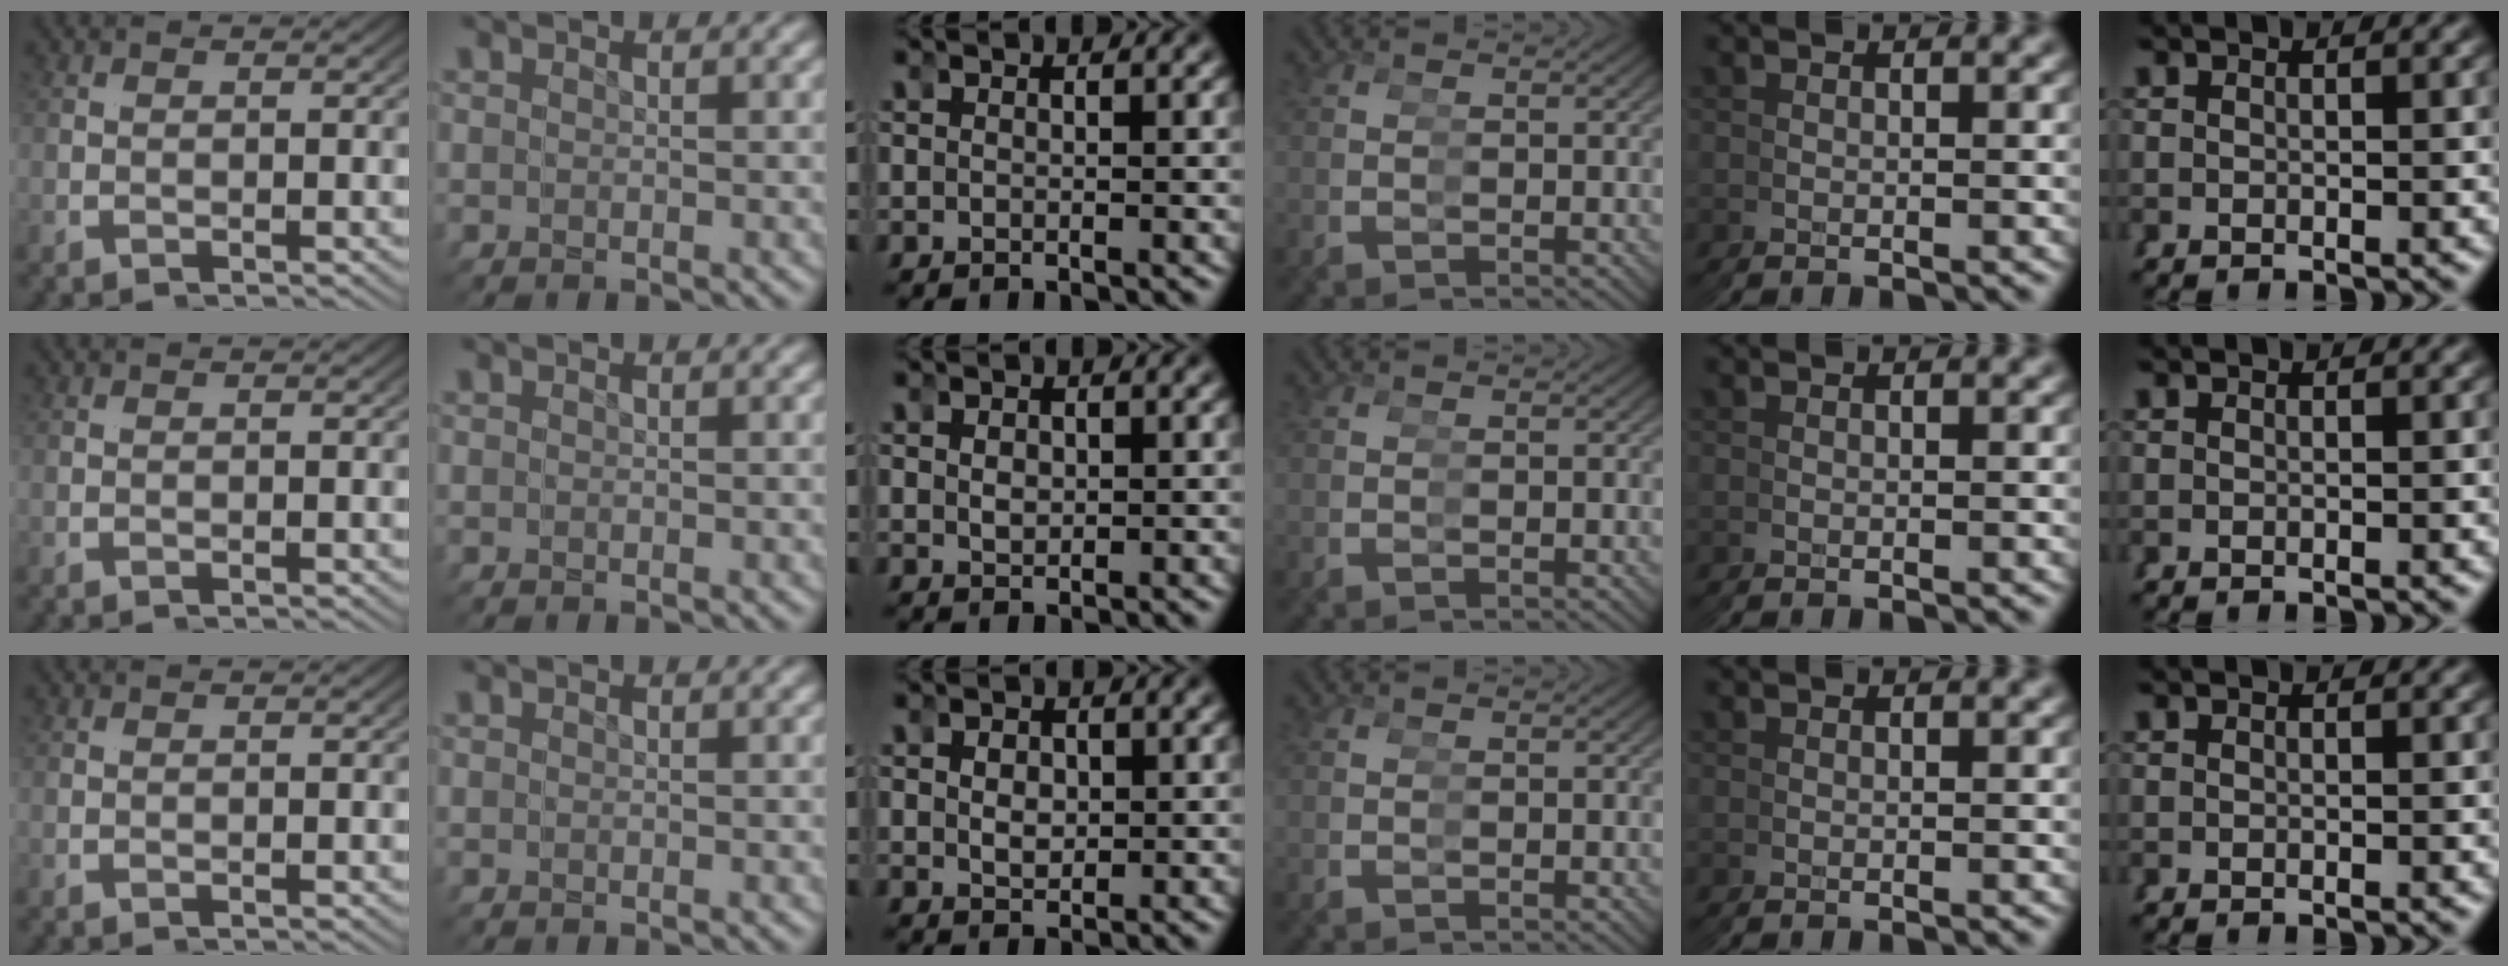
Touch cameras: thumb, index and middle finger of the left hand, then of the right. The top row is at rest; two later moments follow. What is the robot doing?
{"motion": "grasp_and_lifting", "object": "pipette"}